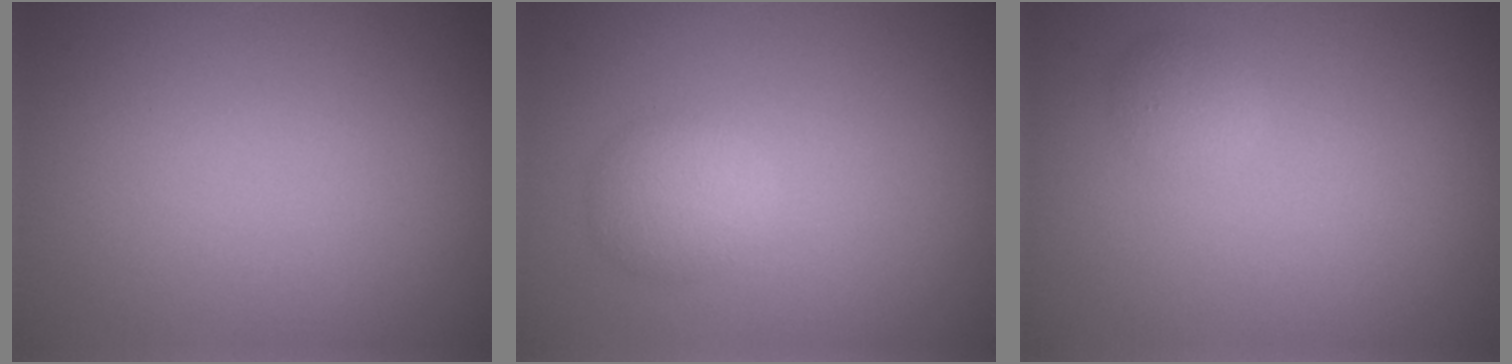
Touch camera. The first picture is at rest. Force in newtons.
{"total": 2.4, "press": 2.4, "slide": 0.0}
{"total": 1.2, "press": 1.2, "slide": 0.0}